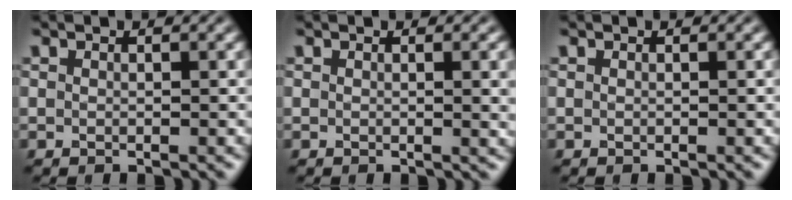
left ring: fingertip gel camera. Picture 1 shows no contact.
{"total": 2.5, "force": [0.2, 0.7, 2.4], "torque": [-0.022, 0.000, -0.001]}
{"total": 0.0}